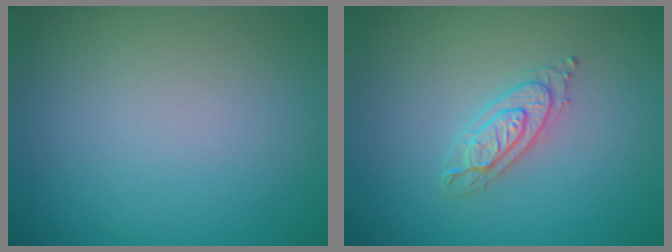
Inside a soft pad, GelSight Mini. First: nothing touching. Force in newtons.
{"total": 2.3, "press": 2.3, "slide": 0.4}